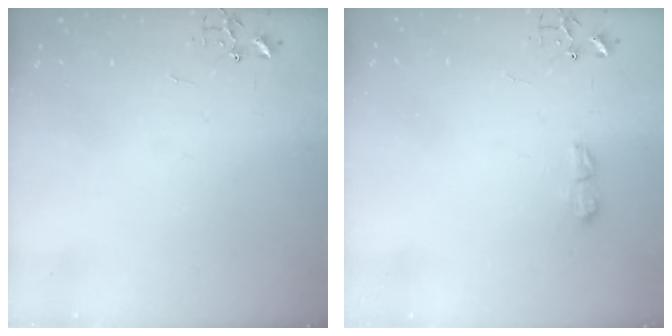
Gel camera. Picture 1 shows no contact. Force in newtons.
{"total": 7.0, "press": 7.0, "slide": 0.8}